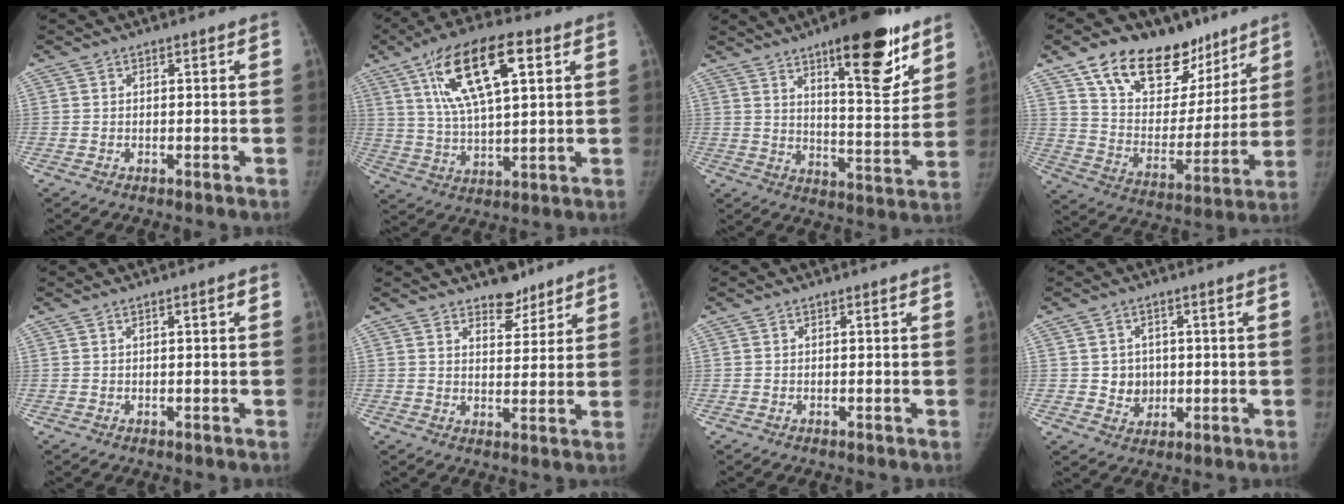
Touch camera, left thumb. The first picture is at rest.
{"total": 17.2, "force": [7.0, 6.2, 14.4], "torque": [-0.250, -0.006, 0.125]}
{"total": 19.0, "force": [11.4, 5.8, 14.0], "torque": [-0.157, -0.070, 0.170]}
{"total": 24.1, "force": [15.7, 13.7, 12.1], "torque": [-0.147, -0.052, 0.260]}
{"total": 1.4, "force": [0.4, 0.1, 1.3], "torque": [-0.025, 0.005, 0.006]}
{"total": 5.7, "force": [4.5, 2.9, 2.1], "torque": [-0.004, -0.032, 0.071]}
{"total": 0.0}
{"total": 4.7, "force": [0.3, 4.3, 1.8], "torque": [-0.005, 0.001, 0.012]}